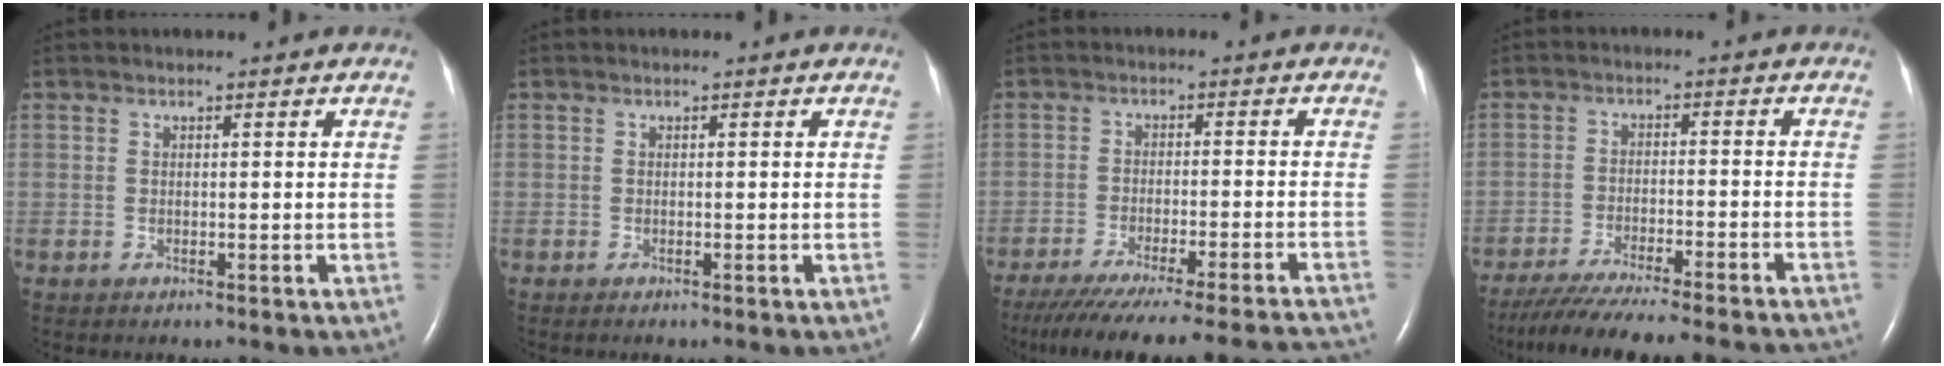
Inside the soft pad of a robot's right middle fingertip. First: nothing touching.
{"total": 0.0}
{"total": 25.2, "force": [-22.9, 0.1, 10.5], "torque": [-0.121, -0.062, -0.307]}
{"total": 20.3, "force": [-18.2, 0.9, 8.9], "torque": [-0.118, -0.043, -0.253]}